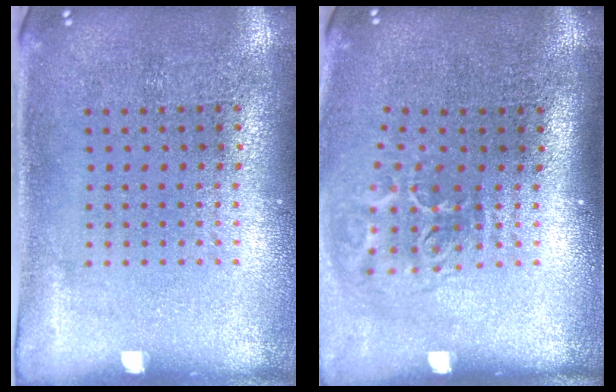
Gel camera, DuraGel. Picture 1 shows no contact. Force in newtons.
{"total": 2.1, "press": 1.3, "slide": 1.6}